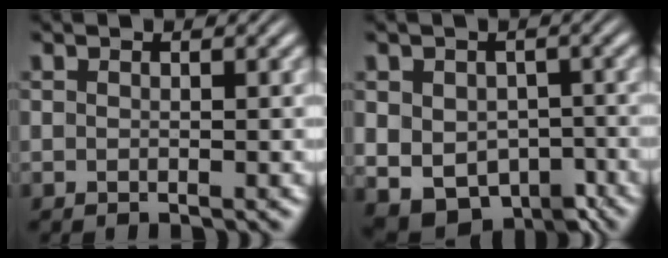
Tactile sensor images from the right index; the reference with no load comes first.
{"total": 11.5, "force": [-5.6, 8.8, 5.0], "torque": [-0.115, -0.064, -0.071]}